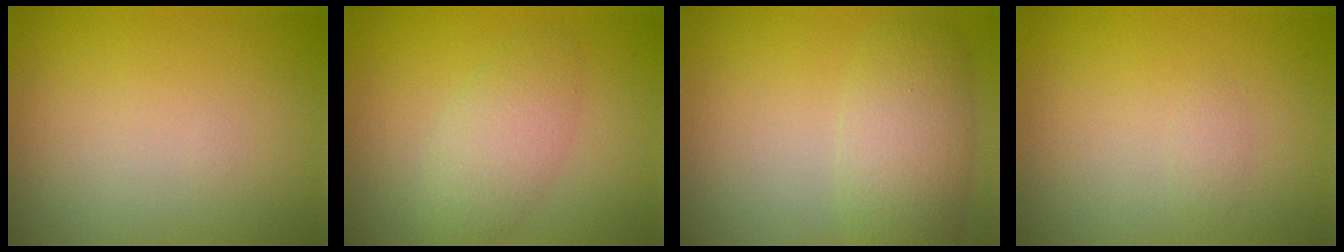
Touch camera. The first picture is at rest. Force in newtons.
{"total": 3.3, "press": 3.3, "slide": 0.1}
{"total": 4.5, "press": 4.5, "slide": 0.2}
{"total": 0.7, "press": 0.7, "slide": 0.0}